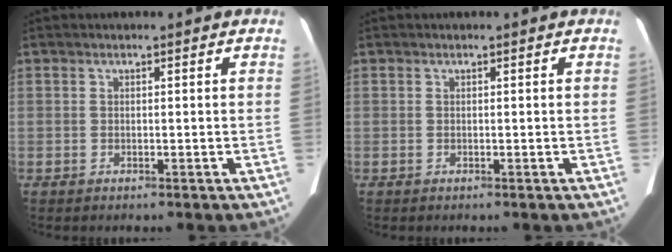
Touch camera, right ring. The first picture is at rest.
{"total": 0.0}